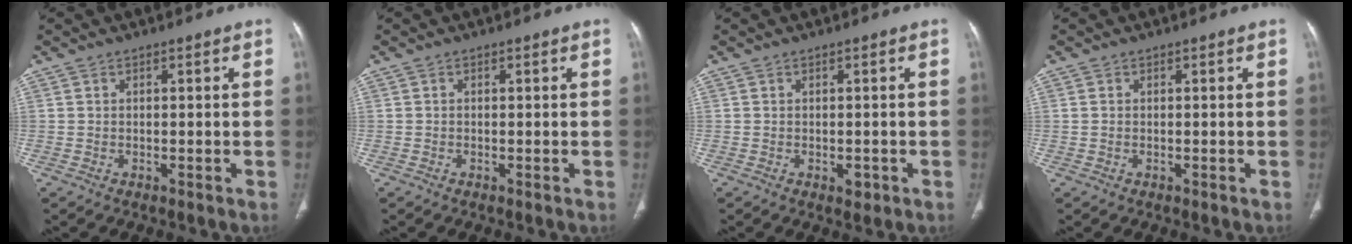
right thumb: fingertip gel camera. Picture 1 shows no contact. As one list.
[{"total": 0.0}, {"total": 1.6, "force": [-0.6, 1.0, 1.1], "torque": [-0.010, 0.000, -0.005]}, {"total": 0.5, "force": [0.0, 0.3, 0.4], "torque": [-0.015, -0.001, 0.002]}]